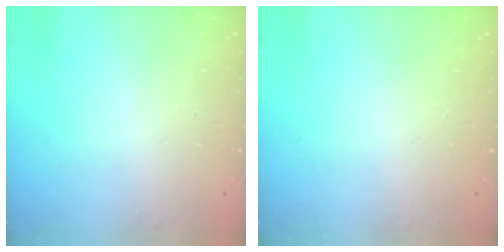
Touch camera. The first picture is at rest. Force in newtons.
{"total": 0.0}